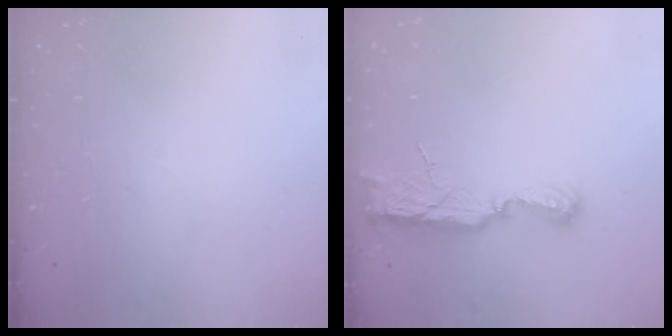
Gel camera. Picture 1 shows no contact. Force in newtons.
{"total": 10.6, "press": 9.3, "slide": 5.2}